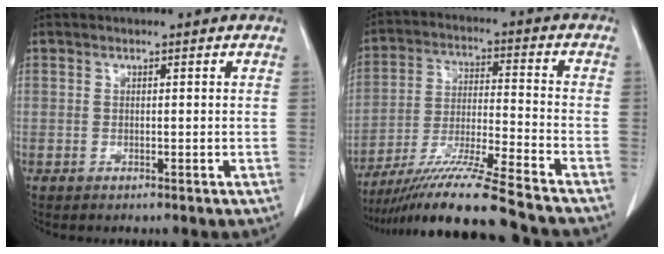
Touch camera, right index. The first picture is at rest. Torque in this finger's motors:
{"motor_torque": [1.09, -1.05, 0.62, 0.18]}